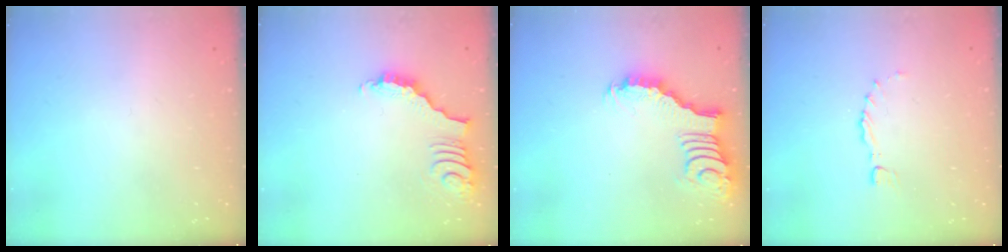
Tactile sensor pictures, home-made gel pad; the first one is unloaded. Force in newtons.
{"total": 3.6, "press": 3.5, "slide": 0.7}
{"total": 4.7, "press": 4.6, "slide": 0.4}
{"total": 0.0}